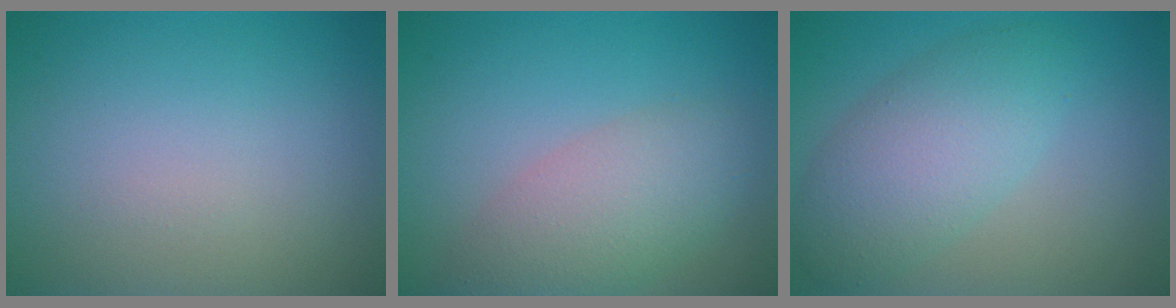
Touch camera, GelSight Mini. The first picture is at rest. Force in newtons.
{"total": 4.9, "press": 4.8, "slide": 0.6}
{"total": 5.3, "press": 5.3, "slide": 0.1}